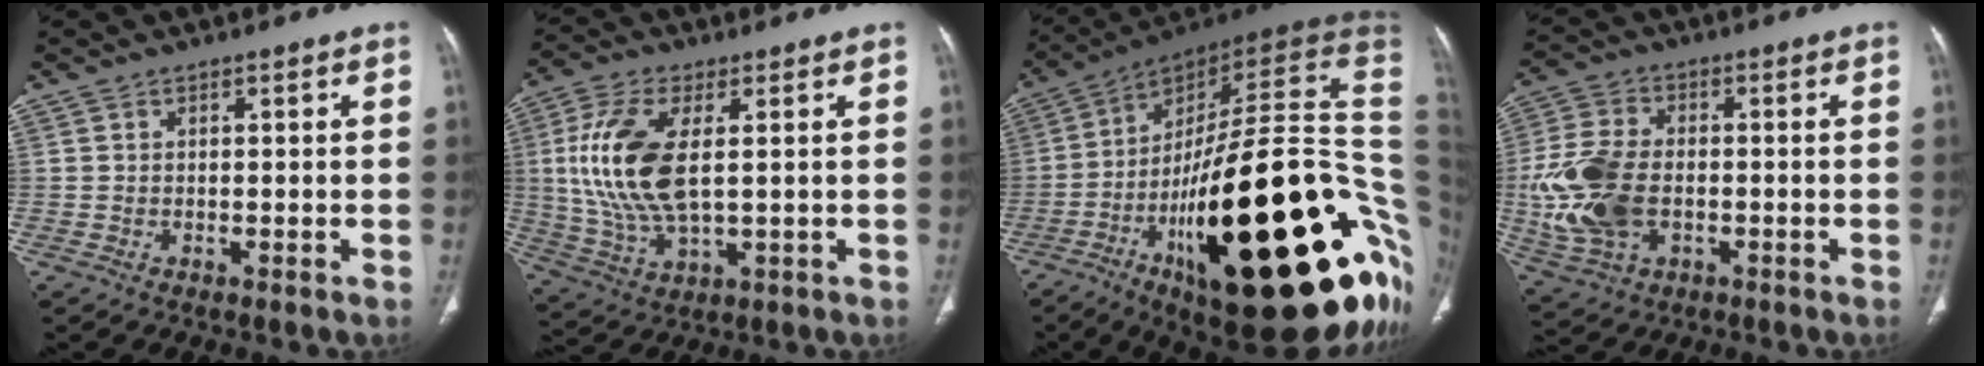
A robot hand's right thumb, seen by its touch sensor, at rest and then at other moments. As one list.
[{"total": 15.0, "force": [1.9, 7.2, 13.0], "torque": [-0.278, -0.008, 0.043]}, {"total": 45.9, "force": [-9.9, 15.2, 42.2], "torque": [-0.519, 0.069, -0.150]}, {"total": 14.4, "force": [-1.9, 9.2, 10.9], "torque": [-0.237, 0.007, -0.029]}]